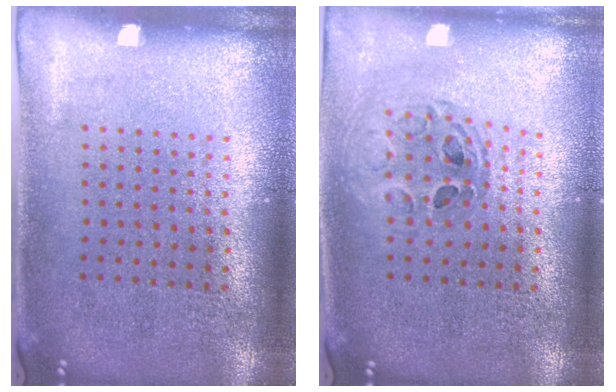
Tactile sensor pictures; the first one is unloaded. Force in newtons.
{"total": 0.7, "press": 0.7, "slide": 0.1}